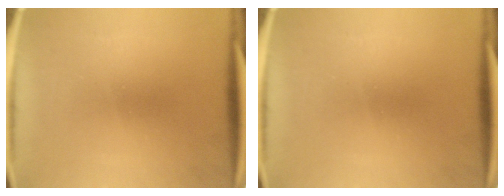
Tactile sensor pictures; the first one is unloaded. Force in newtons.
{"total": 0.0}